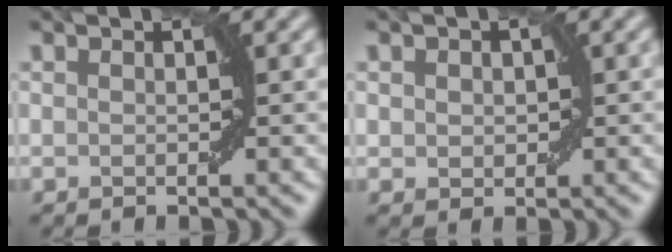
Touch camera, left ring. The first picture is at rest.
{"total": 1.5, "force": [0.3, 1.3, 0.7], "torque": [-0.009, 0.000, 0.006]}